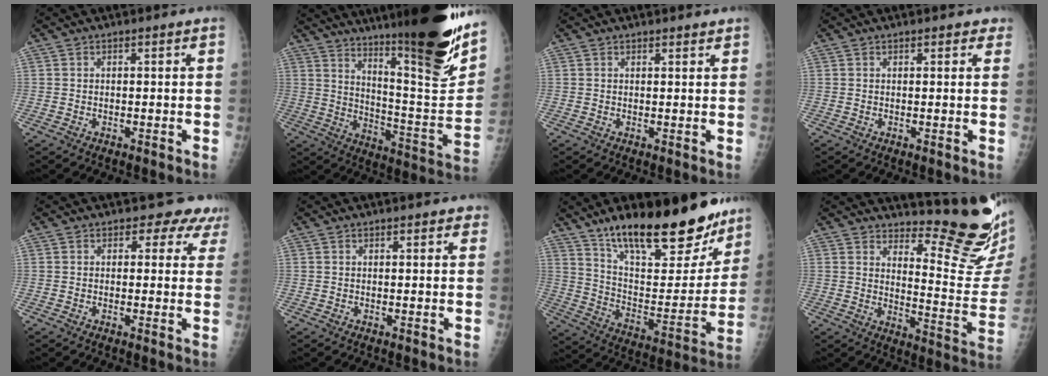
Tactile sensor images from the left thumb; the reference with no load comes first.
{"total": 29.5, "force": [20.7, 4.4, 20.6], "torque": [-0.291, -0.117, 0.303]}
{"total": 1.4, "force": [1.3, 0.4, 0.3], "torque": [0.003, -0.006, 0.018]}
{"total": 2.0, "force": [1.6, 1.0, 0.7], "torque": [0.012, 0.000, 0.012]}
{"total": 5.8, "force": [4.6, 3.4, 0.7], "torque": [0.034, -0.021, 0.038]}
{"total": 1.8, "force": [1.5, 0.8, 0.7], "torque": [0.006, 0.000, 0.013]}
{"total": 28.1, "force": [20.1, 9.6, 17.1], "torque": [-0.216, -0.087, 0.316]}
{"total": 17.0, "force": [14.7, 2.9, 8.1], "torque": [-0.081, -0.173, 0.188]}